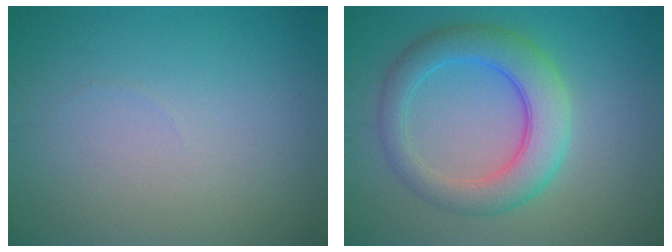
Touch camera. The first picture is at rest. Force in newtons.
{"total": 5.9, "press": 5.9, "slide": 0.1}